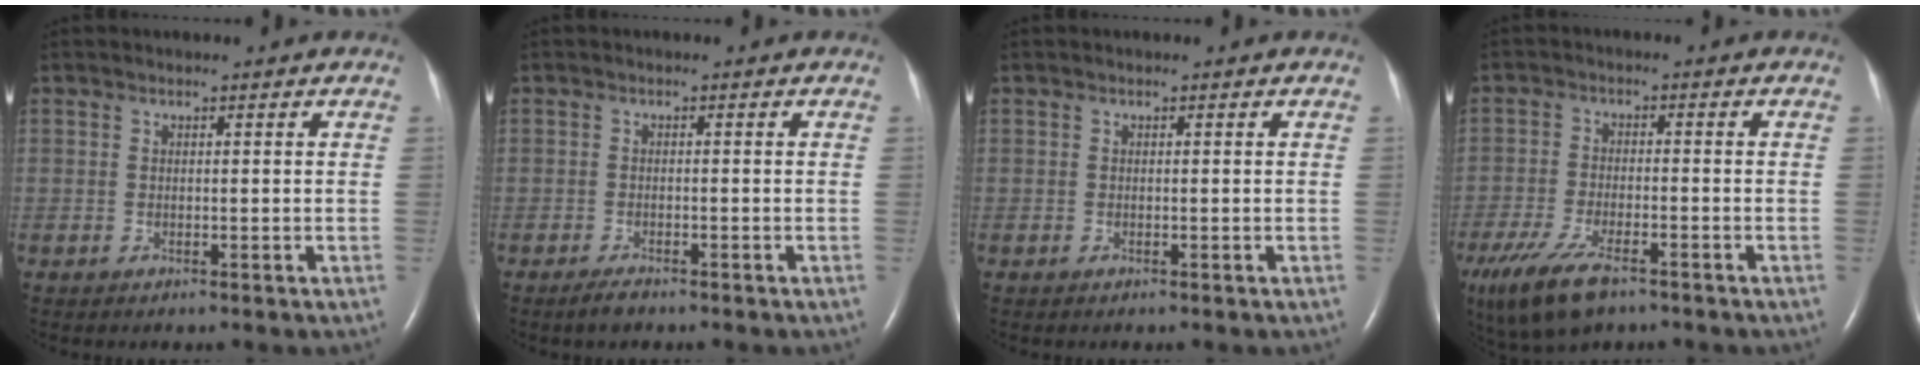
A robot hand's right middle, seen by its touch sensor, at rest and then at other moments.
{"total": 1.8, "force": [-1.5, 0.4, 0.9], "torque": [-0.028, -0.004, -0.024]}
{"total": 0.0}
{"total": 10.6, "force": [-7.0, 3.7, 7.0], "torque": [-0.146, -0.021, -0.122]}